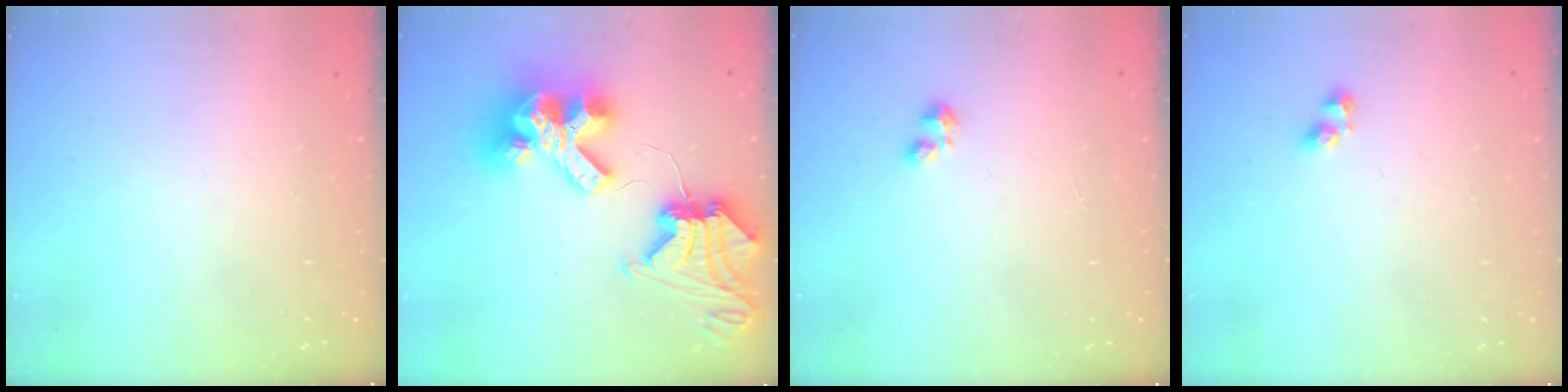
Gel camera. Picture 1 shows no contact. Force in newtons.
{"total": 18.4, "press": 18.3, "slide": 2.4}
{"total": 2.2, "press": 2.2, "slide": 0.4}
{"total": 3.5, "press": 3.4, "slide": 0.9}